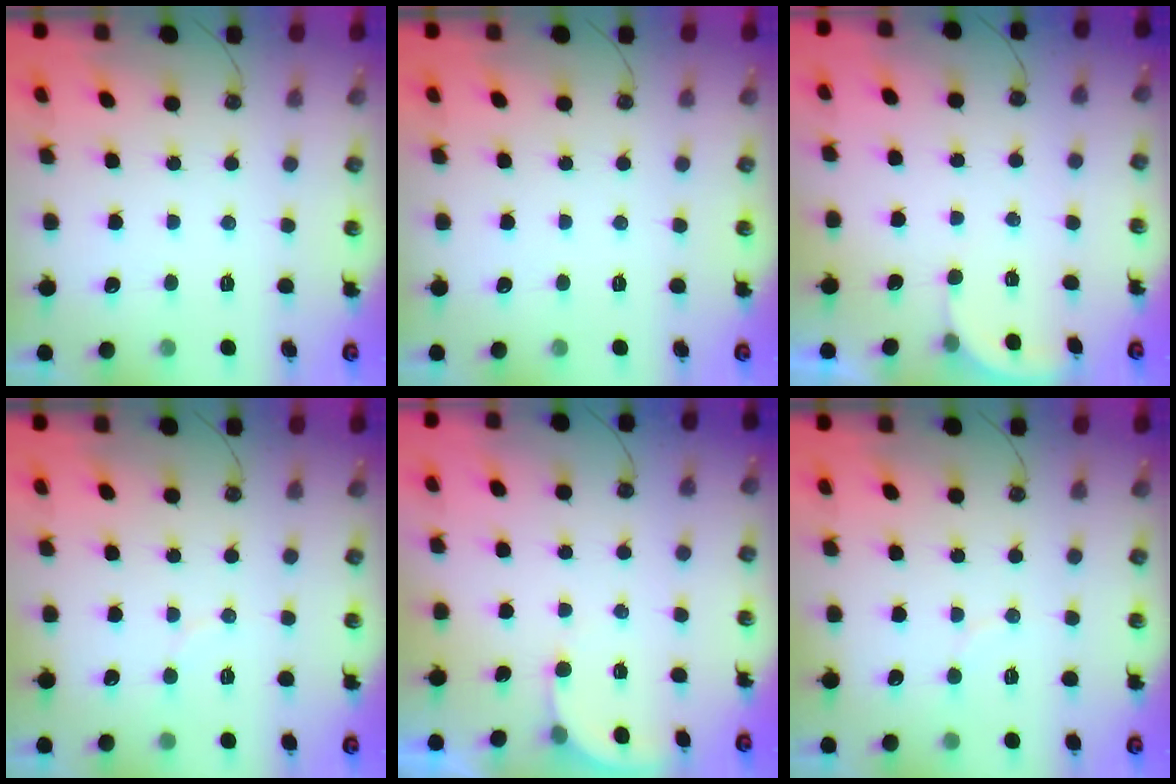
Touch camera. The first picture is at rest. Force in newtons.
{"total": 0.0}
{"total": 1.4, "press": 1.3, "slide": 0.5}
{"total": 3.0, "press": 3.0, "slide": 0.3}
{"total": 2.7, "press": 2.7, "slide": 0.2}
{"total": 3.0, "press": 3.0, "slide": 0.3}